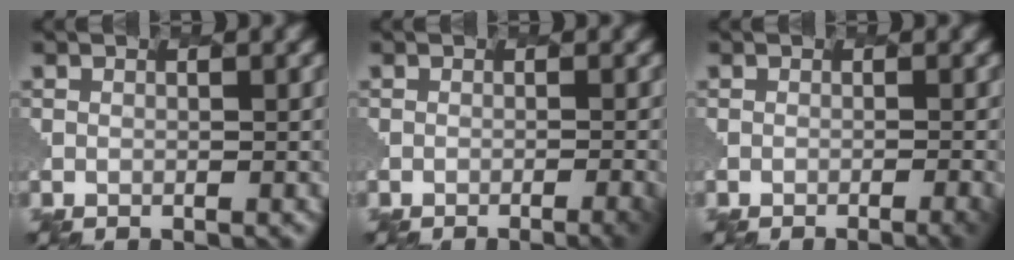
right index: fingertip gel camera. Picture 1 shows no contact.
{"total": 3.0, "force": [-1.3, 1.0, 2.5], "torque": [-0.019, 0.005, -0.015]}
{"total": 2.6, "force": [-1.2, 0.8, 2.1], "torque": [-0.018, 0.004, -0.015]}